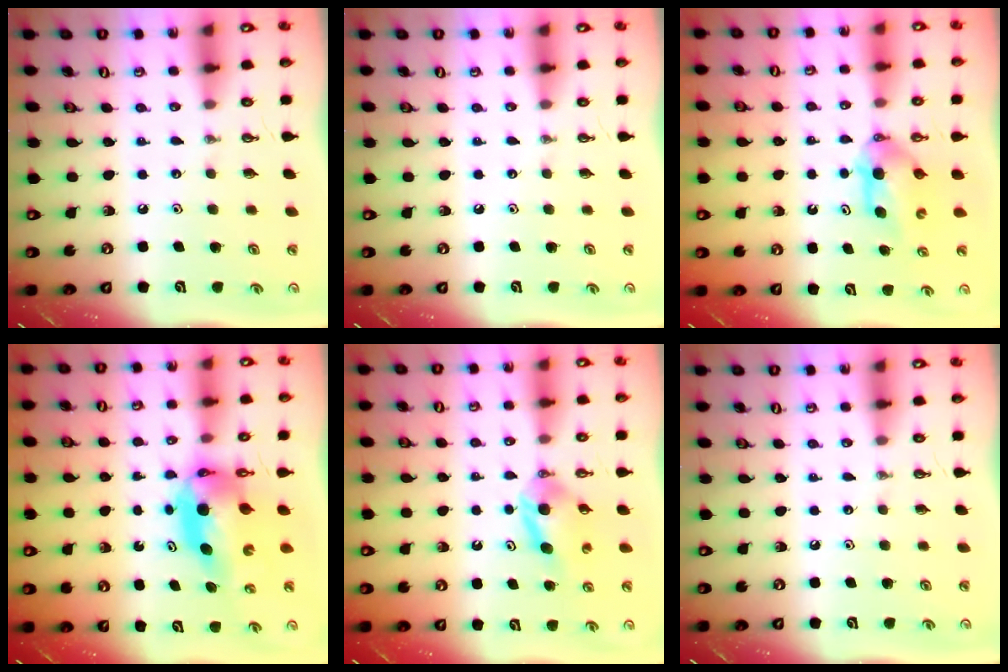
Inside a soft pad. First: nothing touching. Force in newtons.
{"total": 0.0}
{"total": 5.4, "press": 5.3, "slide": 1.1}
{"total": 6.2, "press": 6.2, "slide": 0.5}
{"total": 4.9, "press": 4.9, "slide": 0.2}
{"total": 0.0}